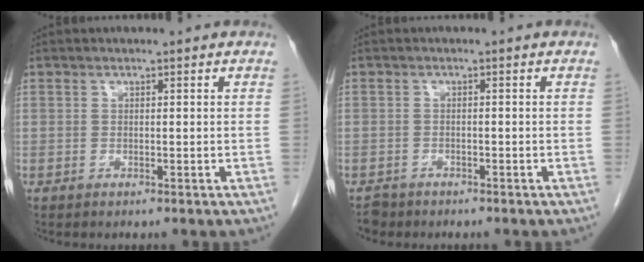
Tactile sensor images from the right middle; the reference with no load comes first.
{"total": 2.1, "force": [-1.8, 1.1, -0.1], "torque": [-0.006, 0.000, -0.030]}